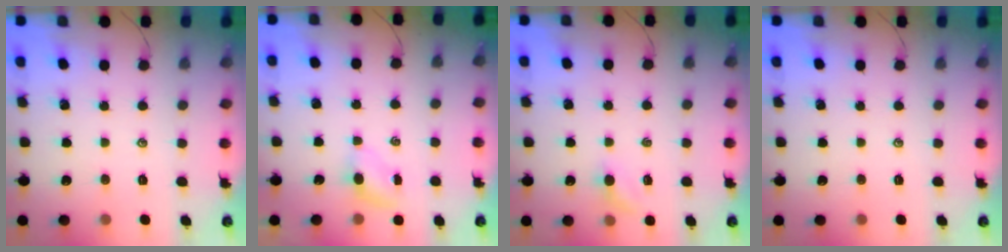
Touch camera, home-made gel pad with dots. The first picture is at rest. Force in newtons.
{"total": 4.0, "press": 3.8, "slide": 1.0}
{"total": 2.9, "press": 2.7, "slide": 0.9}
{"total": 0.0}